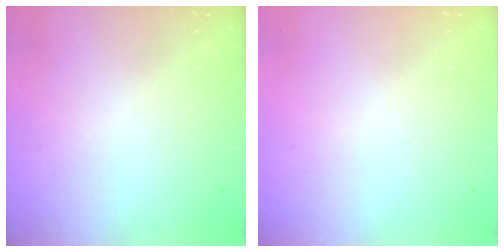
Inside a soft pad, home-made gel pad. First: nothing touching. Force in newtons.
{"total": 0.0}